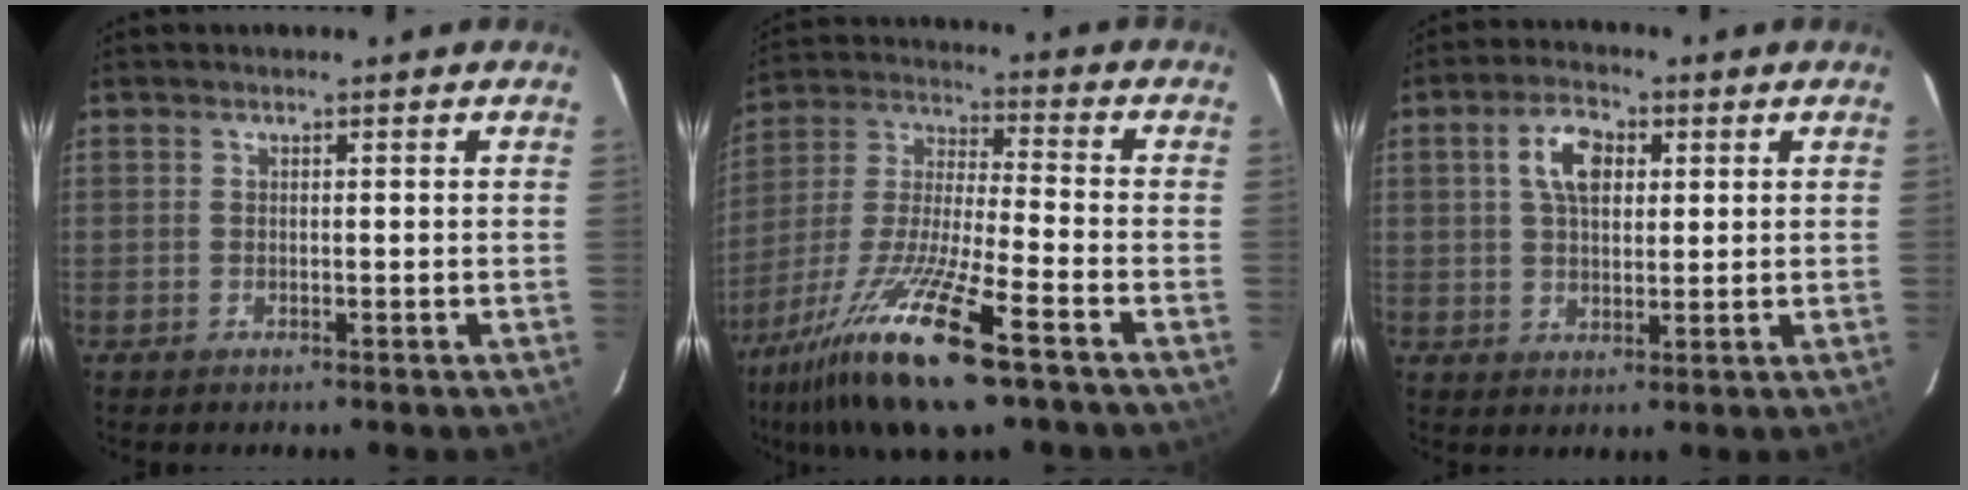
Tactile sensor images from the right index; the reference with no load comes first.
{"total": 19.7, "force": [-12.1, 3.1, 15.2], "torque": [-0.314, -0.040, -0.229]}
{"total": 6.9, "force": [2.1, 4.1, 5.2], "torque": [-0.095, 0.018, 0.039]}